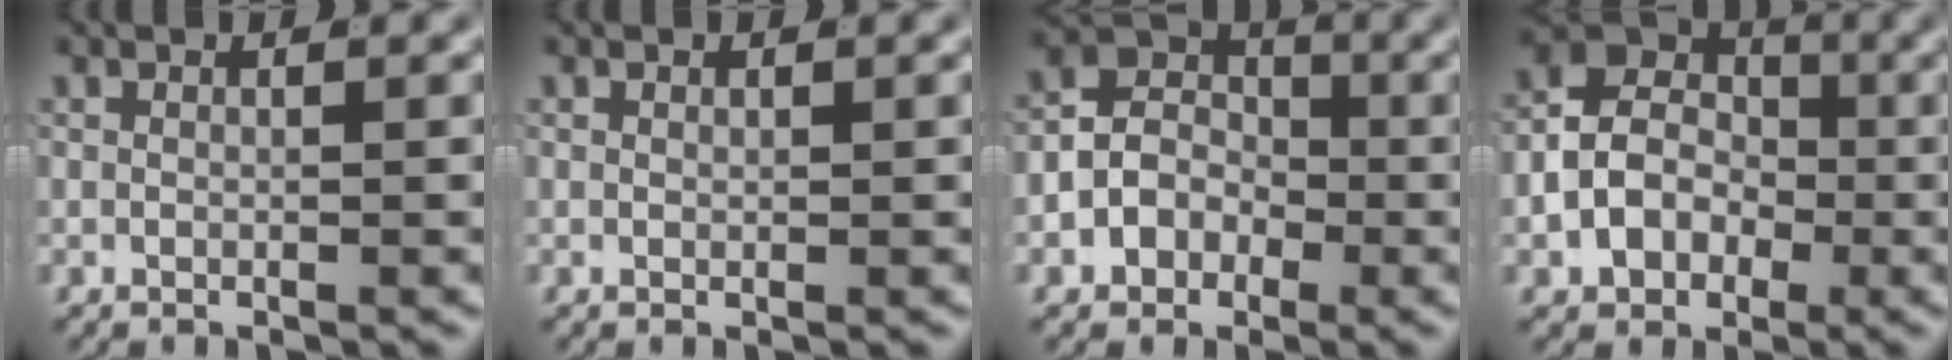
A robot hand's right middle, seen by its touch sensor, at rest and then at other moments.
{"total": 0.0}
{"total": 6.0, "force": [-0.6, 5.0, 3.2], "torque": [-0.047, -0.003, -0.020]}
{"total": 6.8, "force": [-0.6, 5.3, 4.2], "torque": [-0.073, -0.004, -0.014]}